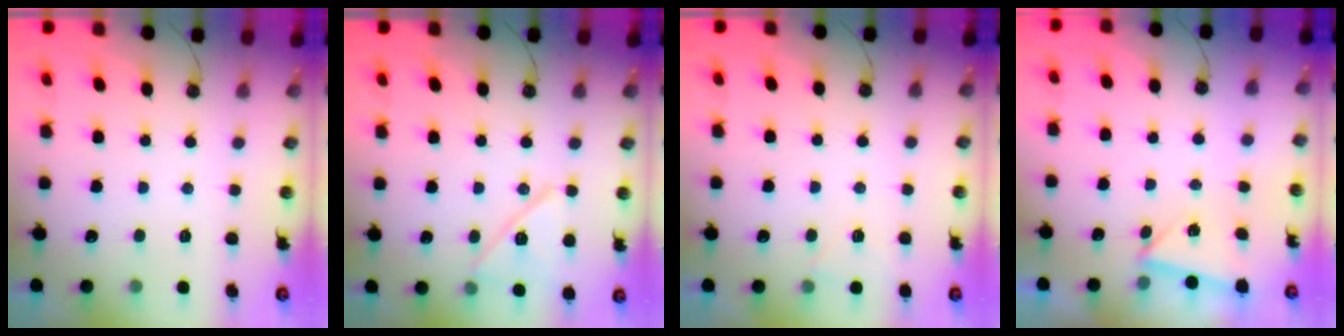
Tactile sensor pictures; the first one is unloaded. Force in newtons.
{"total": 12.7, "press": 12.7, "slide": 0.7}
{"total": 4.0, "press": 3.9, "slide": 0.7}
{"total": 2.0, "press": 1.9, "slide": 0.7}